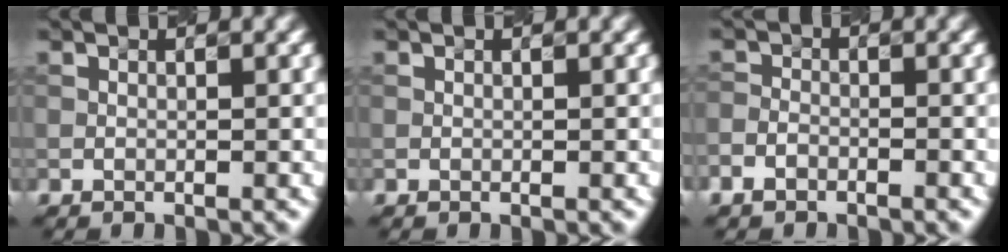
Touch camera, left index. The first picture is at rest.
{"total": 0.0}
{"total": 1.9, "force": [-1.4, 1.1, 0.6], "torque": [-0.008, 0.001, -0.034]}